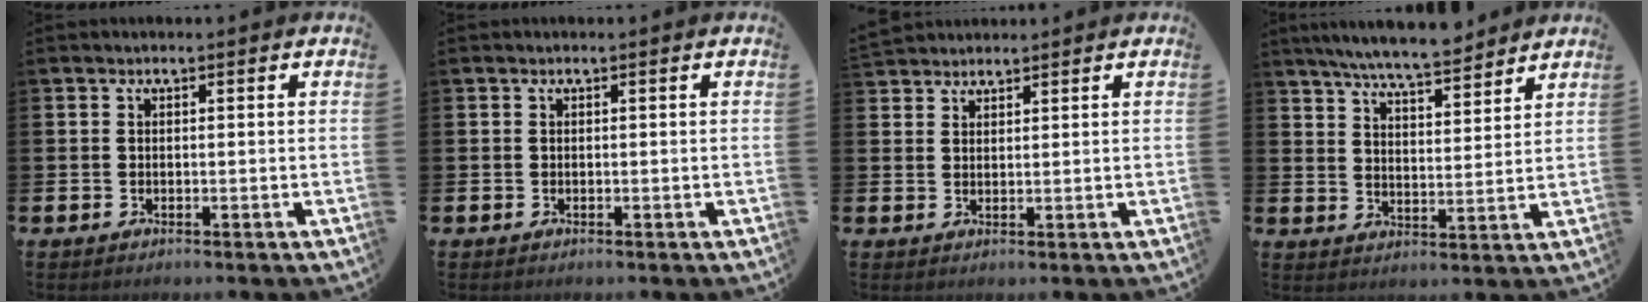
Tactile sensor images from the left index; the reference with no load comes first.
{"total": 0.0}
{"total": 2.4, "force": [2.3, 0.5, -0.3], "torque": [0.005, -0.006, 0.043]}
{"total": 7.3, "force": [6.9, 0.5, 2.2], "torque": [-0.059, -0.035, 0.124]}